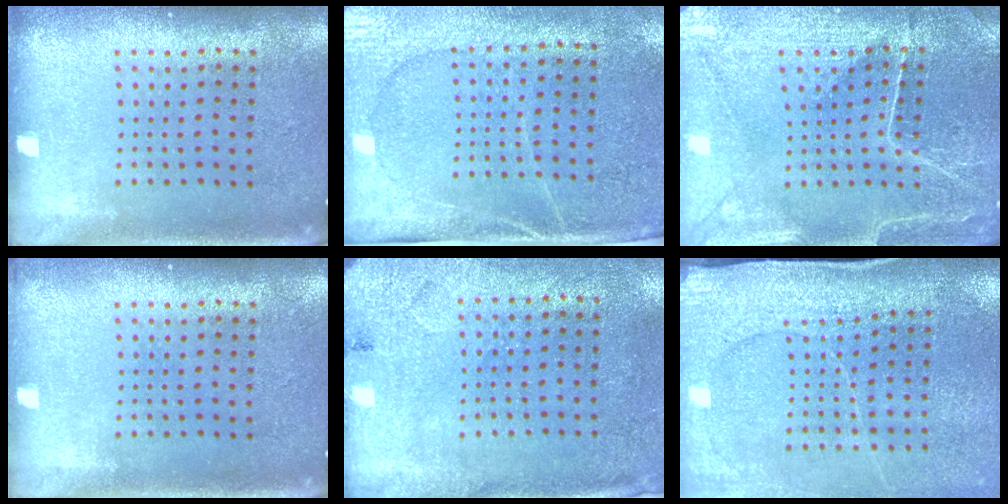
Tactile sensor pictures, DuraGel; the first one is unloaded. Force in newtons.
{"total": 2.9, "press": 2.5, "slide": 1.4}
{"total": 1.3, "press": 1.3, "slide": 0.3}
{"total": 0.5, "press": 0.5, "slide": 0.2}
{"total": 2.7, "press": 2.2, "slide": 1.5}
{"total": 2.9, "press": 2.8, "slide": 0.7}